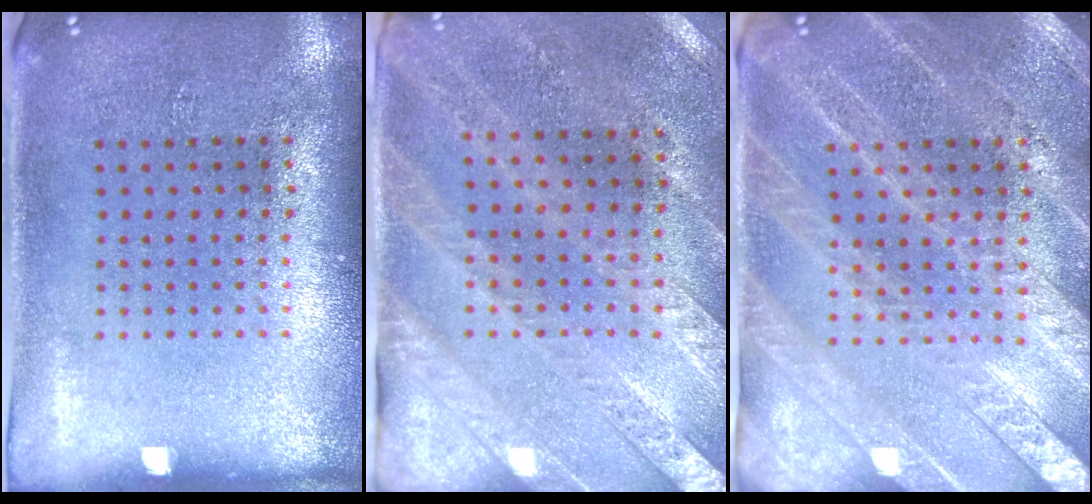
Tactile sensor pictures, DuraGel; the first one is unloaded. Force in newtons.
{"total": 2.6, "press": 2.3, "slide": 1.3}
{"total": 3.6, "press": 3.4, "slide": 1.4}